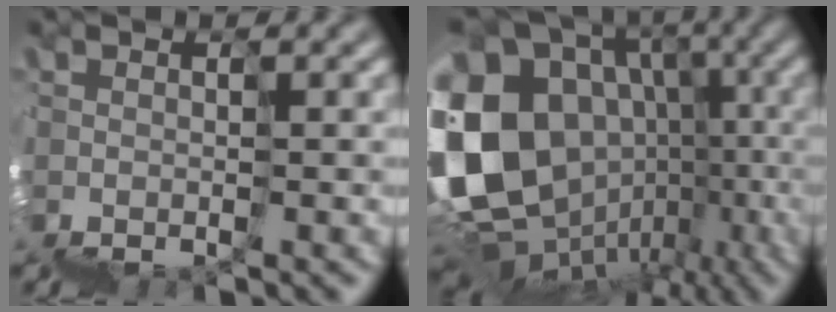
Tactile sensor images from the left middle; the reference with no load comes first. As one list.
[{"total": 17.0, "force": [0.3, 14.3, 9.2], "torque": [-0.194, -0.001, 0.028]}]